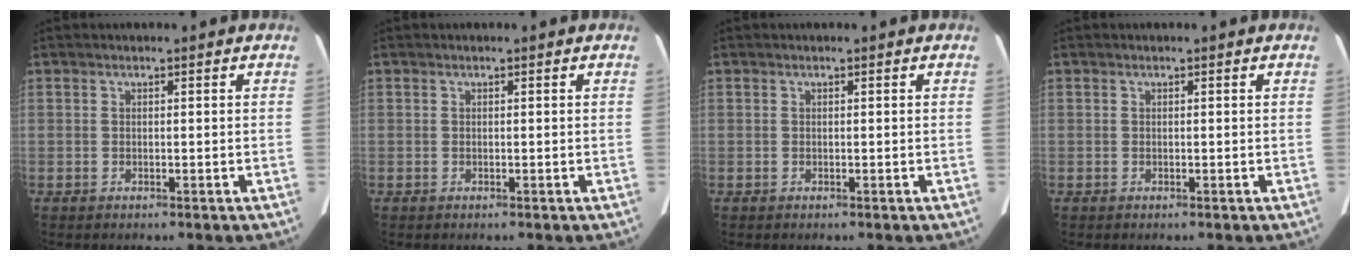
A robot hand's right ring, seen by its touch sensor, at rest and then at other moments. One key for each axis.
{"total": 0.0}
{"total": 0.0}
{"total": 0.0}